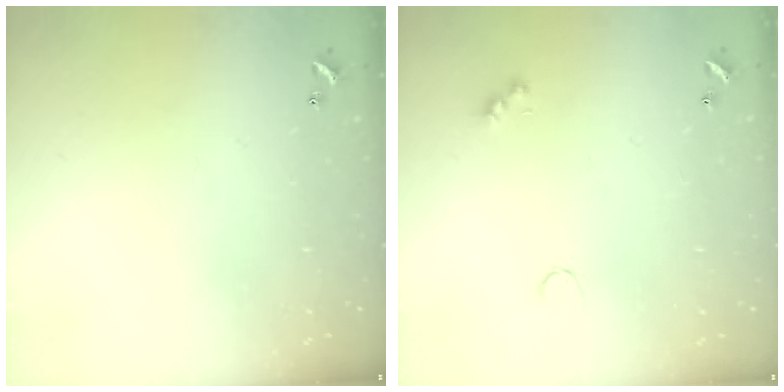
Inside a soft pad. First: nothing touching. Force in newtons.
{"total": 2.6, "press": 2.5, "slide": 0.5}